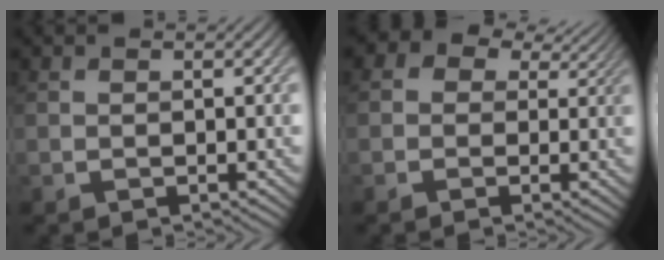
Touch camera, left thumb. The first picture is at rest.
{"total": 7.3, "force": [2.9, 5.5, 3.9], "torque": [-0.061, 0.017, 0.014]}